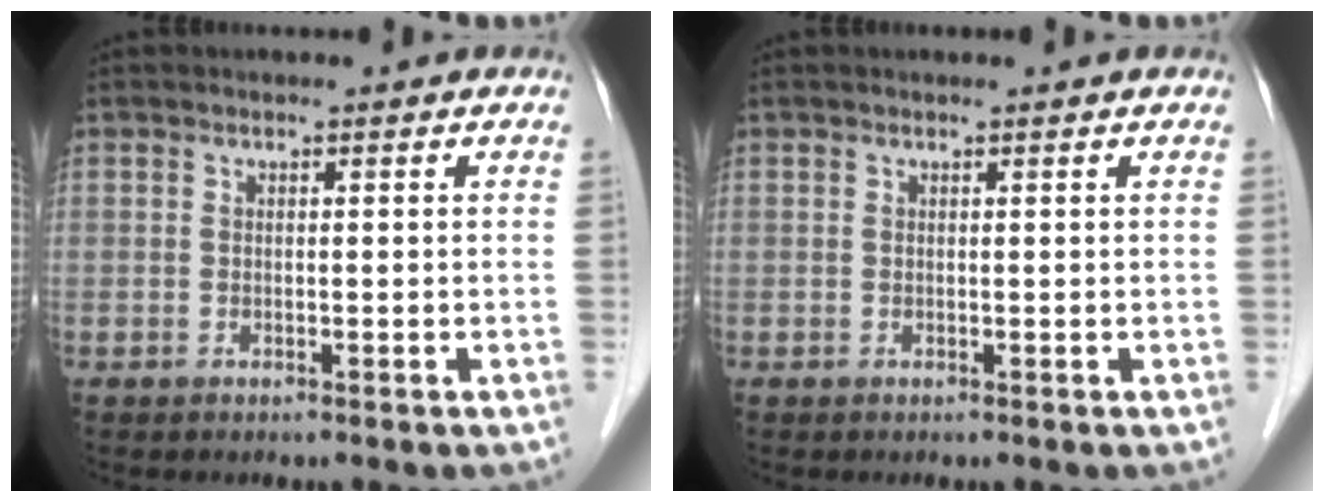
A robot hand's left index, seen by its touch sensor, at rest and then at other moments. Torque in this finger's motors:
{"motor_torque": [0.26, -0.19, 0.00, 0.01]}